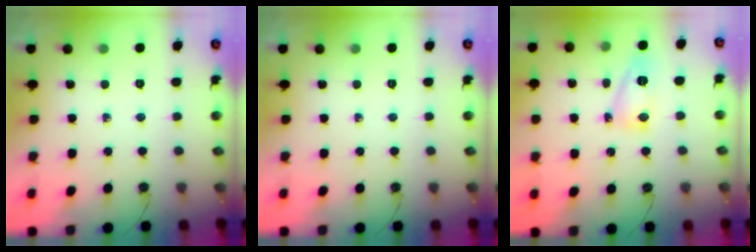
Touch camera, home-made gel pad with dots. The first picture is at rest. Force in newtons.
{"total": 0.0}
{"total": 8.0, "press": 7.9, "slide": 0.6}